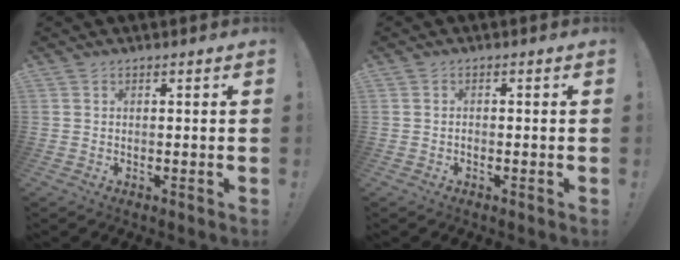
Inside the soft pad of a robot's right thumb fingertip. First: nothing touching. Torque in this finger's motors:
{"motor_torque": [0.39, 0.08, 0.08, -0.16, -0.04]}